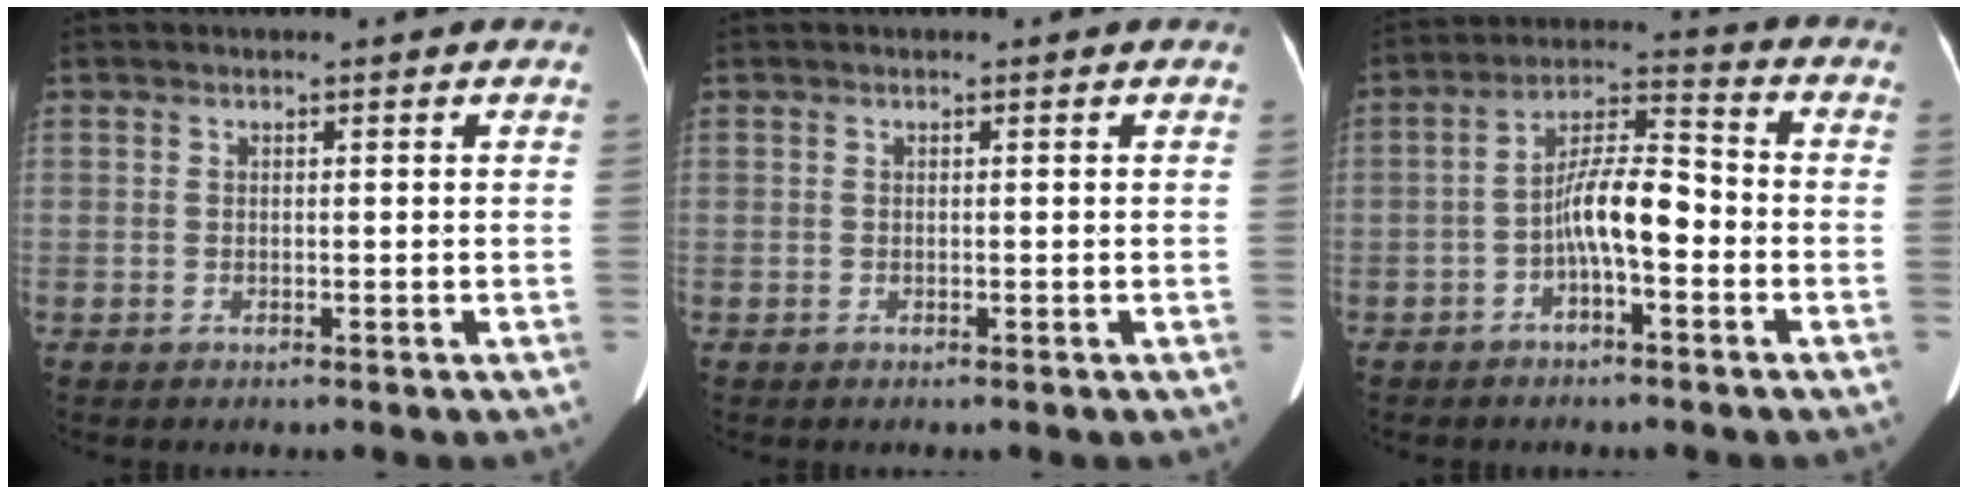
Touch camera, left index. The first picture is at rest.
{"total": 0.0}
{"total": 8.2, "force": [-2.7, 2.2, 7.4], "torque": [-0.140, 0.023, -0.048]}